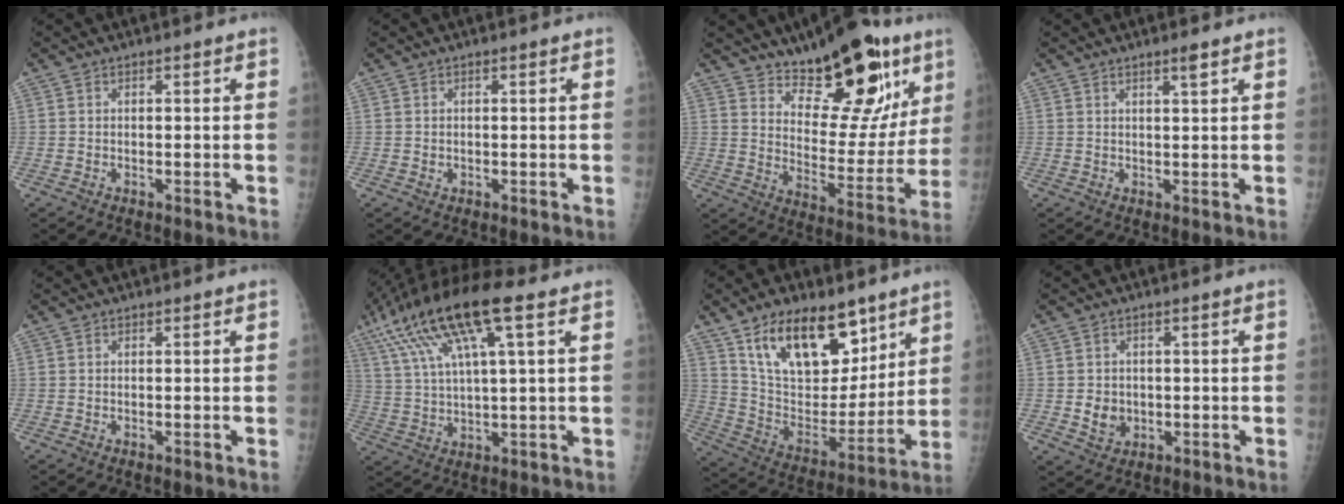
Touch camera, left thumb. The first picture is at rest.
{"total": 0.7, "force": [0.1, 0.5, 0.4], "torque": [-0.003, 0.000, 0.003]}
{"total": 20.3, "force": [12.5, 8.8, 13.3], "torque": [-0.136, -0.078, 0.194]}
{"total": 1.9, "force": [1.3, 0.1, 1.4], "torque": [-0.021, -0.010, 0.023]}
{"total": 0.0}
{"total": 17.8, "force": [8.4, 4.0, 15.1], "torque": [-0.308, 0.012, 0.153]}
{"total": 20.4, "force": [12.4, 10.5, 12.3], "torque": [-0.157, -0.063, 0.226]}
{"total": 4.0, "force": [-0.4, 3.5, 2.0], "torque": [-0.017, 0.002, 0.003]}